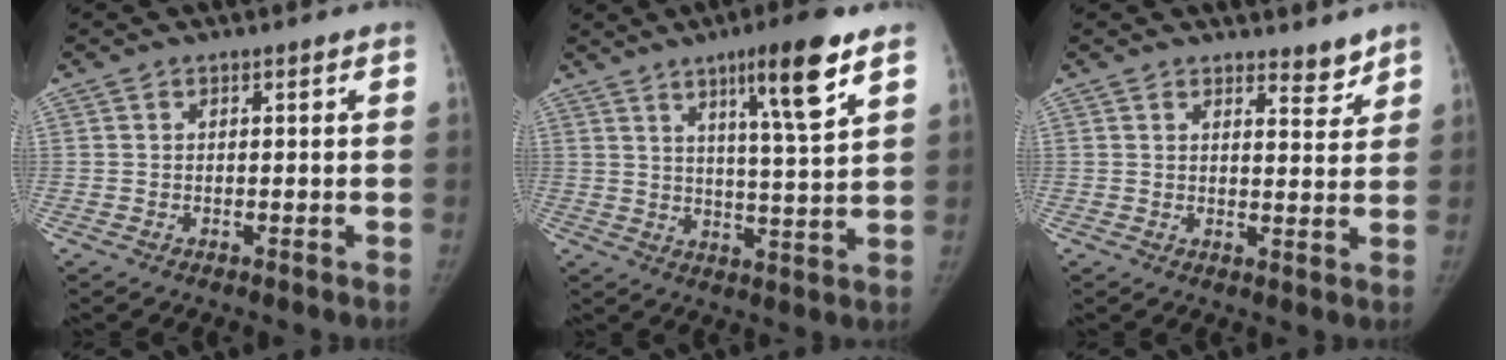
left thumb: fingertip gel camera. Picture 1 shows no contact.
{"total": 12.2, "force": [6.9, 1.1, 10.0], "torque": [-0.153, -0.036, 0.106]}
{"total": 3.6, "force": [3.2, 1.2, 1.2], "torque": [0.000, -0.027, 0.045]}